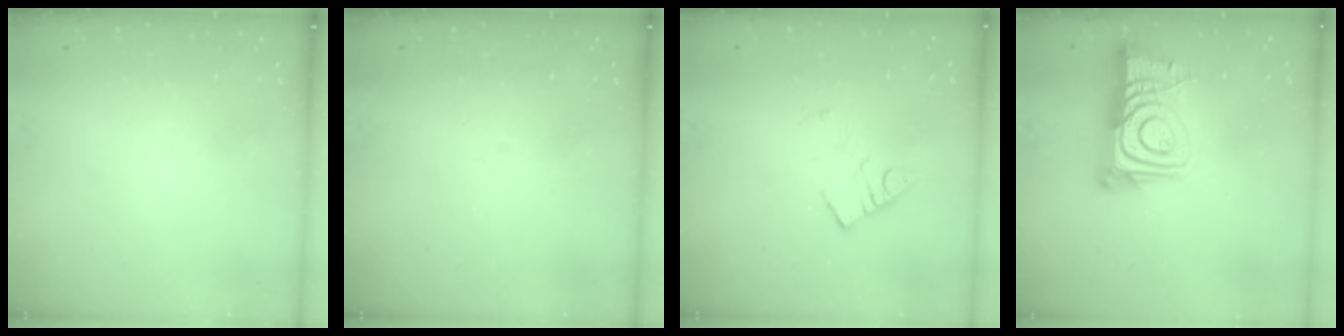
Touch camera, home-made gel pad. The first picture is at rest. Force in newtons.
{"total": 2.2, "press": 2.1, "slide": 0.4}
{"total": 3.4, "press": 3.4, "slide": 0.5}
{"total": 14.8, "press": 14.7, "slide": 1.6}